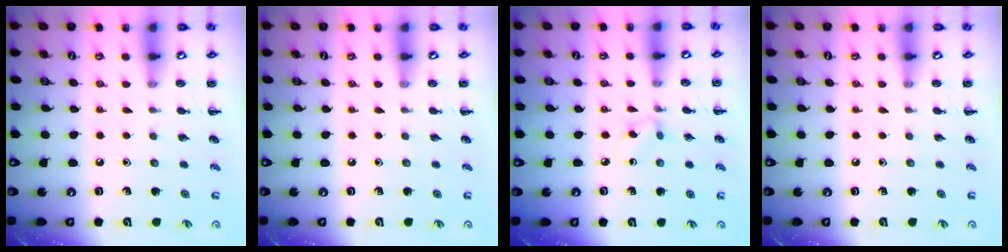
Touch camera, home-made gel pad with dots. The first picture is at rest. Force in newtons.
{"total": 0.0}
{"total": 2.8, "press": 2.6, "slide": 1.1}
{"total": 0.0}